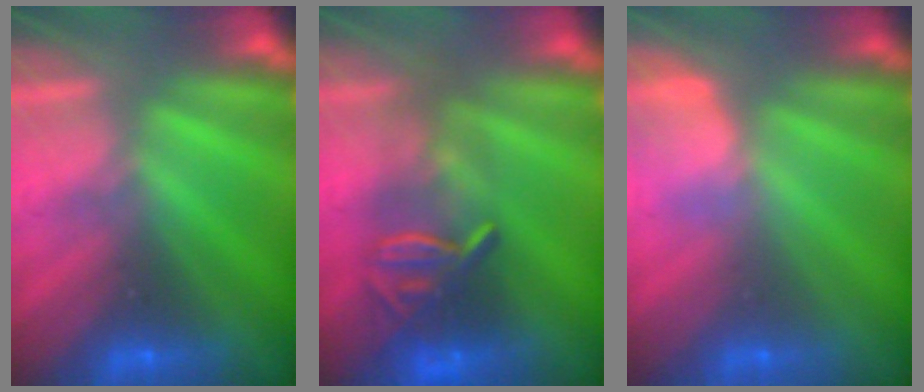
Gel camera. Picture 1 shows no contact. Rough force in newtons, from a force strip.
{"total": 7.3}
{"total": 2.8}